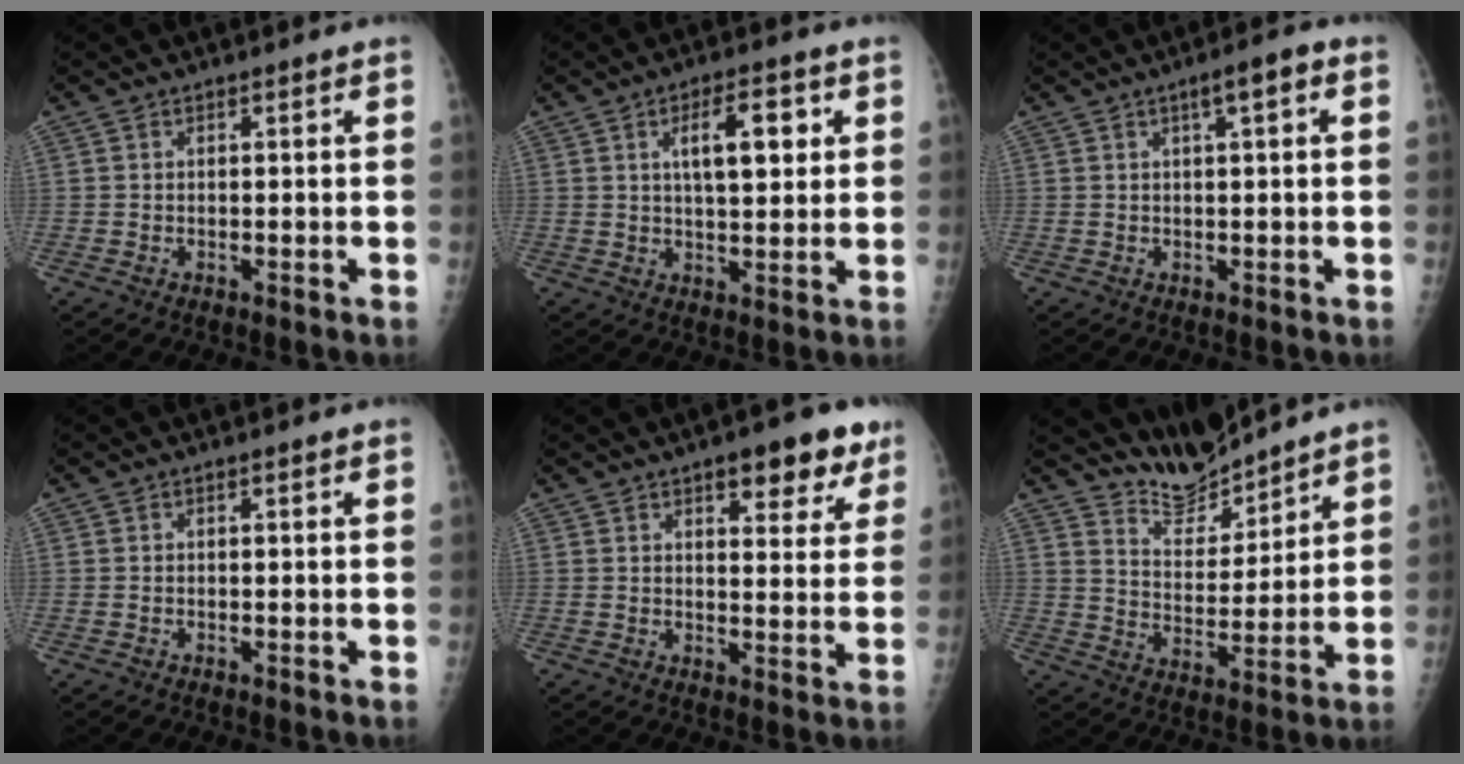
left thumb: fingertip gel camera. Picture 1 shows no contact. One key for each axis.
{"total": 8.3, "fx": 2.9, "fy": 3.3, "fz": 7.0, "tx": -0.089, "ty": -0.007, "tz": 0.046}
{"total": 3.8, "fx": 1.5, "fy": 0.7, "fz": 3.4, "tx": -0.050, "ty": 0.009, "tz": 0.021}
{"total": 0.0}
{"total": 9.4, "fx": 6.0, "fy": 3.8, "fz": 6.2, "tx": -0.040, "ty": -0.024, "tz": 0.075}
{"total": 8.0, "fx": 7.9, "fy": 1.5, "fz": 0.2, "tx": 0.015, "ty": -0.065, "tz": 0.158}